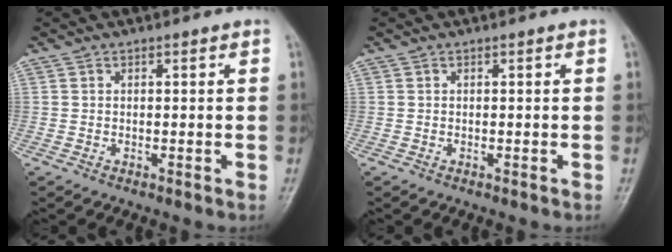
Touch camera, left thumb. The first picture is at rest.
{"total": 0.0}